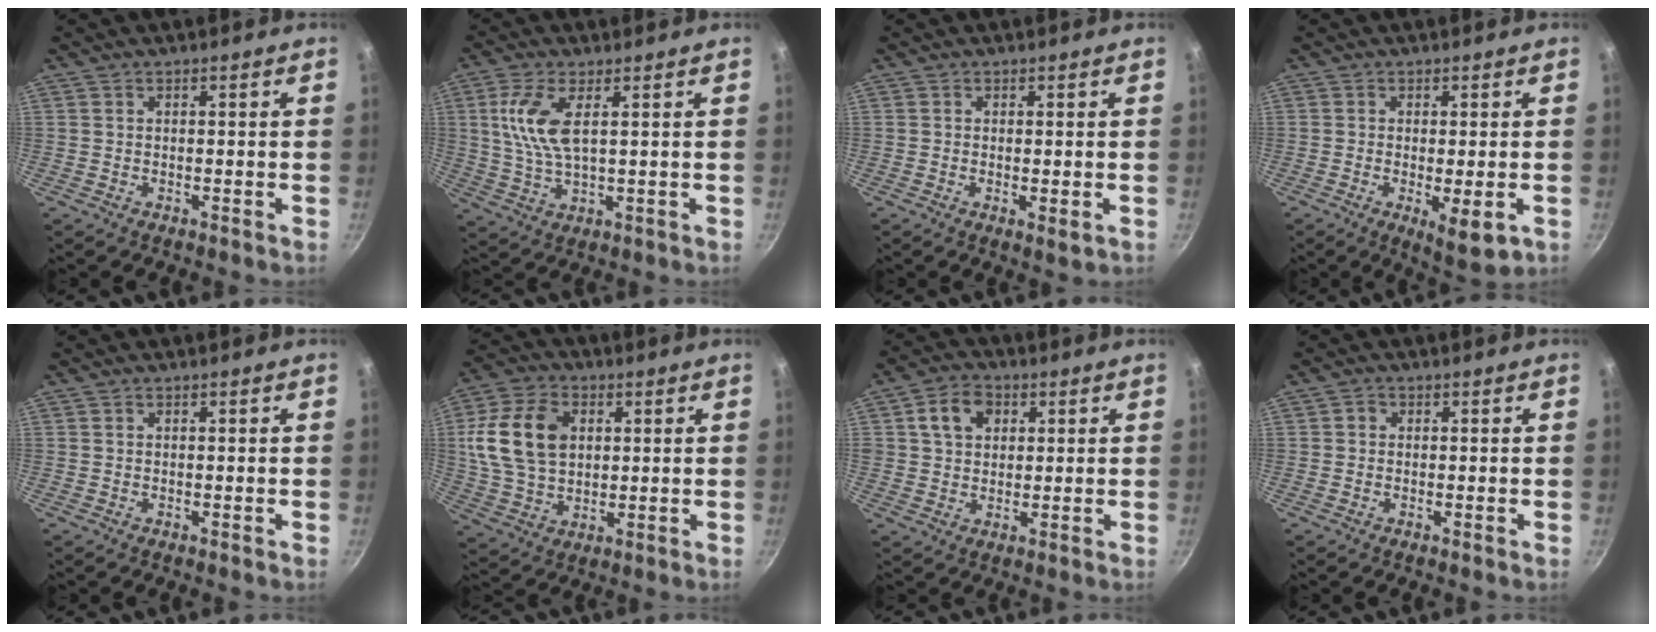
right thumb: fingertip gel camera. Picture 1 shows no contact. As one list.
[{"total": 8.8, "force": [2.2, 3.5, 7.7], "torque": [-0.163, -0.001, 0.048]}, {"total": 1.9, "force": [-0.2, 0.4, 1.8], "torque": [-0.033, -0.010, -0.004]}, {"total": 6.6, "force": [-1.7, 1.8, 6.1], "torque": [-0.099, -0.011, -0.018]}, {"total": 0.0}, {"total": 15.6, "force": [3.0, 10.9, 10.7], "torque": [-0.193, 0.004, 0.055]}, {"total": 7.1, "force": [2.2, 5.6, 3.8], "torque": [-0.045, 0.007, 0.031]}, {"total": 1.3, "force": [0.1, 1.2, 0.5], "torque": [-0.007, 0.006, -0.002]}]